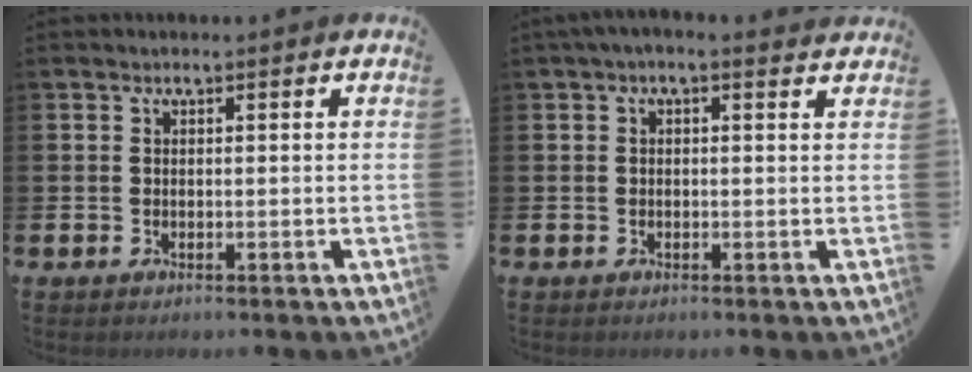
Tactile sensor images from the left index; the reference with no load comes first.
{"total": 1.0, "force": [0.5, 0.2, 0.8], "torque": [-0.015, 0.002, 0.007]}